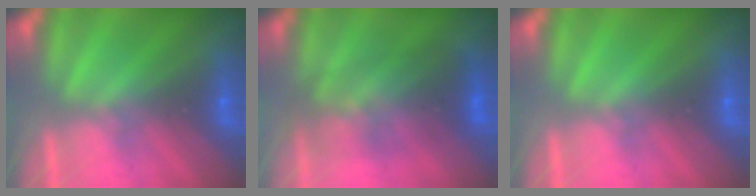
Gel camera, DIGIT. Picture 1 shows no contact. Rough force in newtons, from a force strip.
{"total": 3.4}
{"total": 0.0}